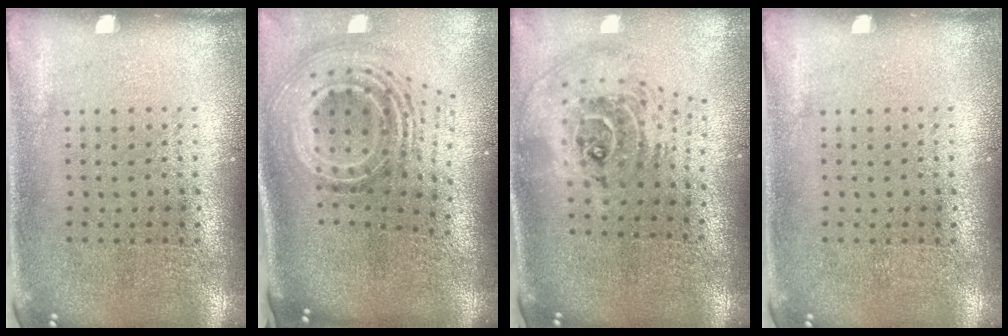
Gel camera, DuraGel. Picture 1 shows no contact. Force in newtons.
{"total": 2.5, "press": 1.6, "slide": 1.9}
{"total": 2.4, "press": 1.7, "slide": 1.7}
{"total": 0.0}